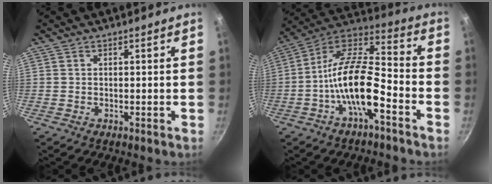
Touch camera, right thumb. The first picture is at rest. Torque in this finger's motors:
{"motor_torque": [1.43, 1.24, 1.75, -0.94, 0.47]}